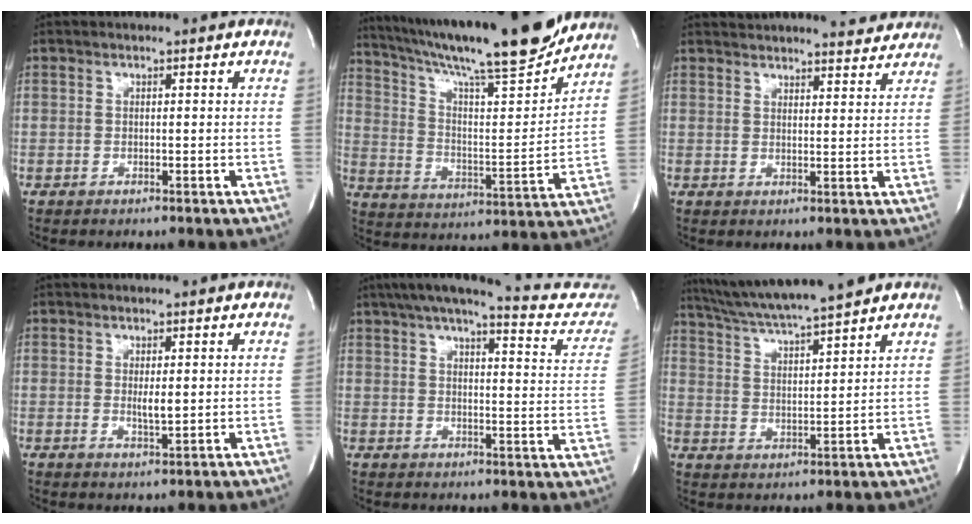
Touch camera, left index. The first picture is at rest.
{"total": 22.3, "force": [18.9, 0.8, 11.8], "torque": [-0.204, -0.023, 0.291]}
{"total": 7.1, "force": [7.0, 0.7, 1.1], "torque": [-0.013, -0.004, 0.081]}
{"total": 2.0, "force": [-0.3, 0.4, 2.0], "torque": [-0.036, -0.011, -0.002]}
{"total": 21.4, "force": [18.7, 2.9, 10.0], "torque": [-0.135, -0.024, 0.220]}
{"total": 12.4, "force": [10.9, -0.9, 5.8], "torque": [-0.110, 0.012, 0.183]}